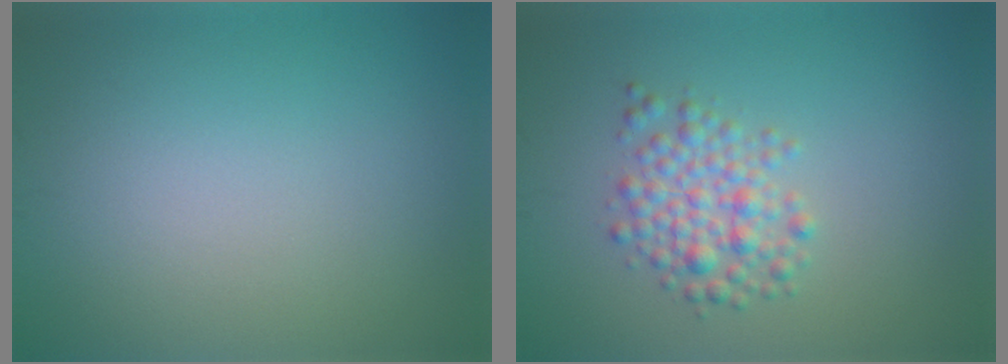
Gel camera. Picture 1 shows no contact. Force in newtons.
{"total": 3.4, "press": 3.4, "slide": 0.1}